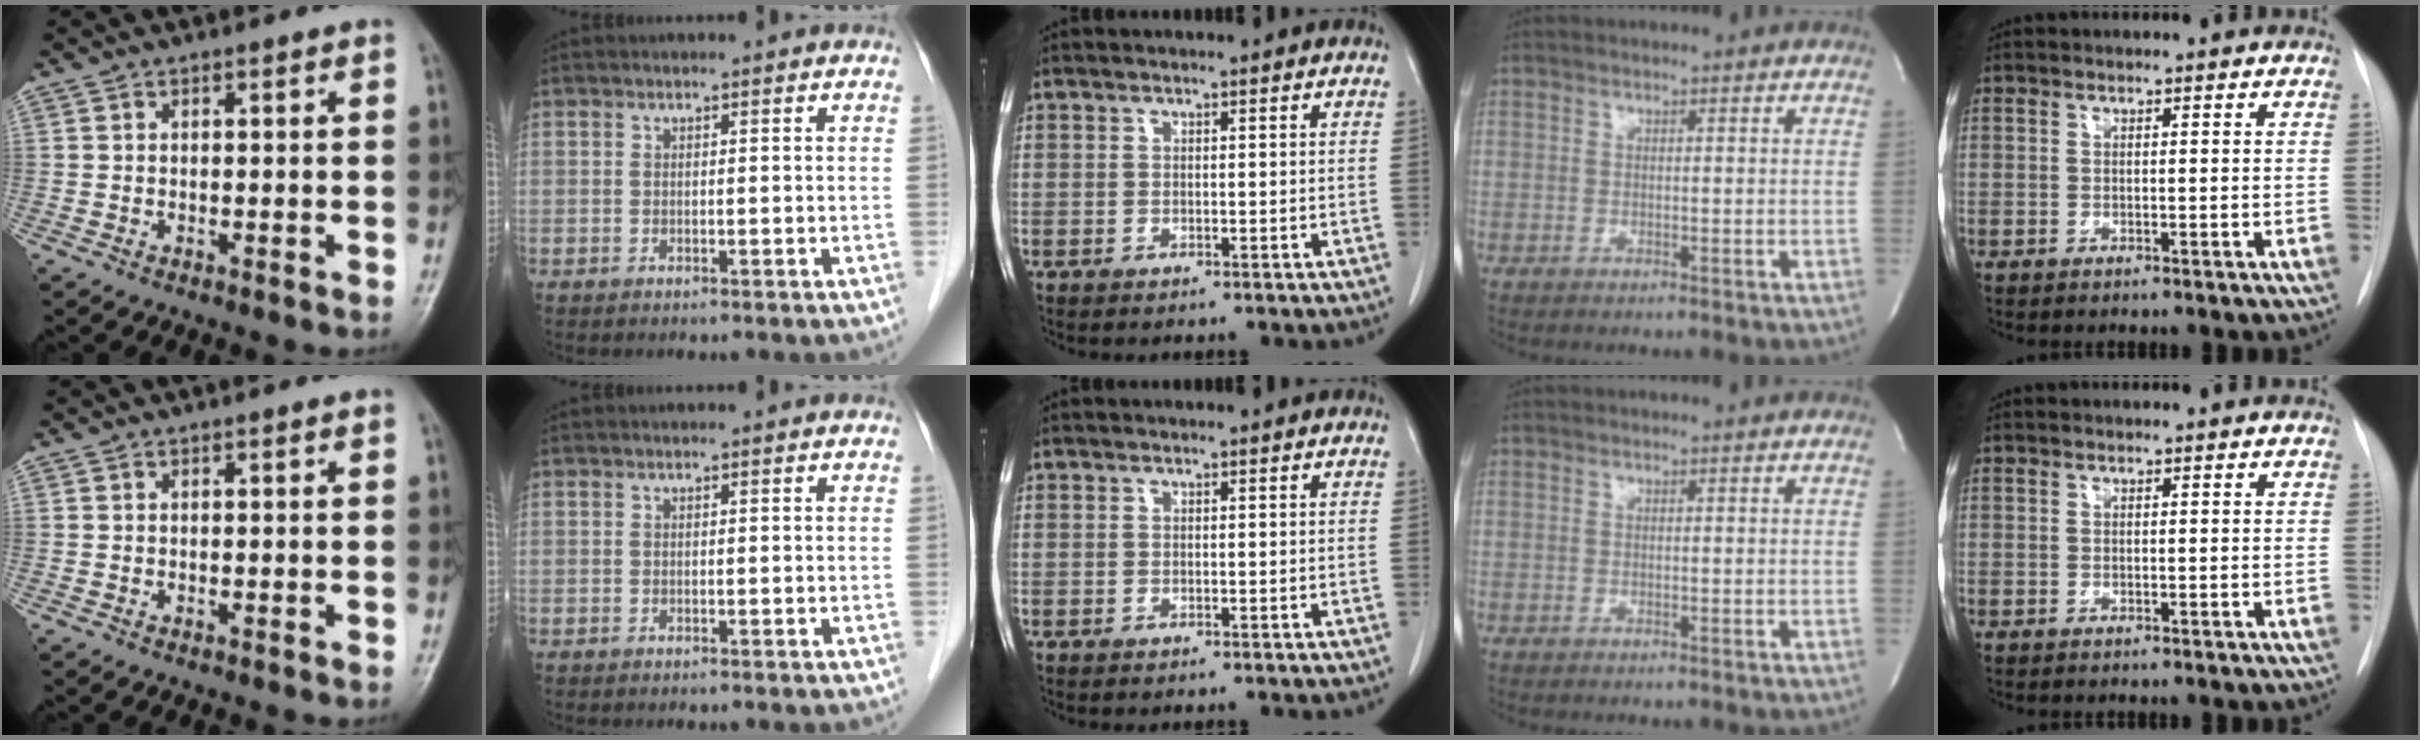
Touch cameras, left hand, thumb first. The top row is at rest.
{}